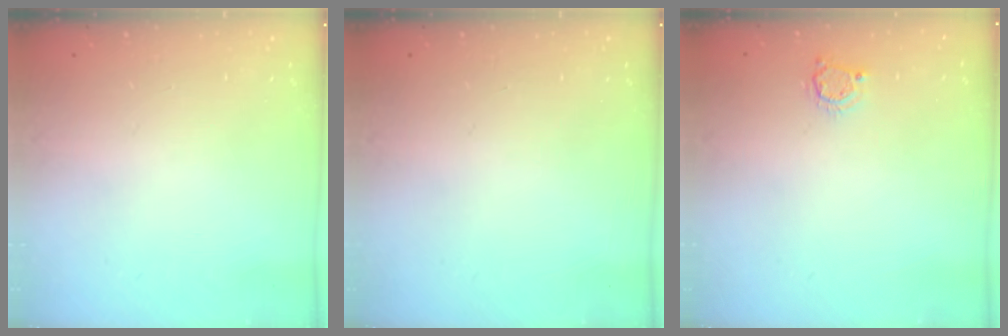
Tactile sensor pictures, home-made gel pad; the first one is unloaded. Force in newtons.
{"total": 0.0}
{"total": 3.7, "press": 3.6, "slide": 0.4}